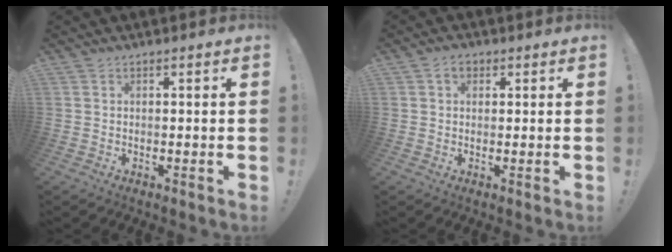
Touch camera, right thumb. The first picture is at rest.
{"total": 3.0, "force": [1.2, 2.2, 1.7], "torque": [-0.023, -0.002, 0.020]}